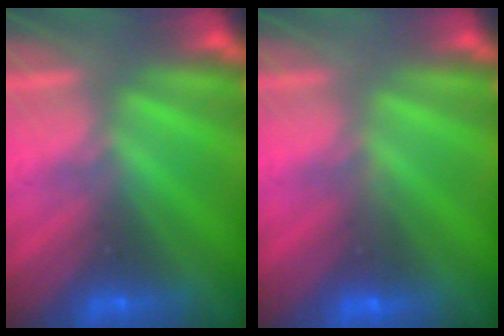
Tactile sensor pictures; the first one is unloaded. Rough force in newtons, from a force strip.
{"total": 2.9}